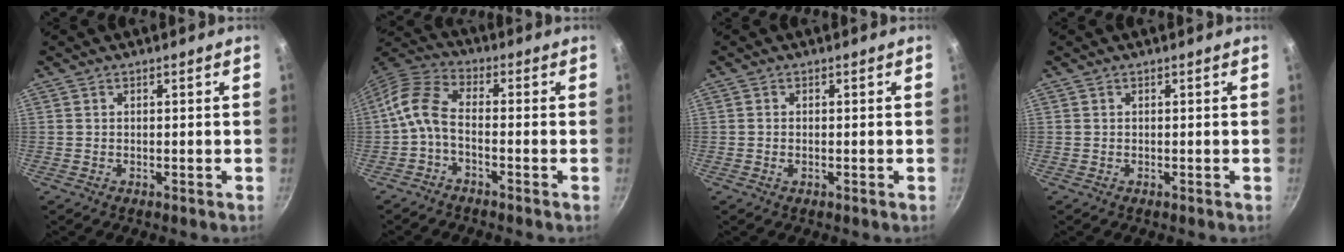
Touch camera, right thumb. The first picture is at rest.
{"total": 7.5, "force": [-2.3, 3.7, 6.1], "torque": [-0.142, 0.036, -0.061]}
{"total": 0.7, "force": [-0.2, 0.4, 0.5], "torque": [-0.014, 0.002, -0.005]}
{"total": 0.0}